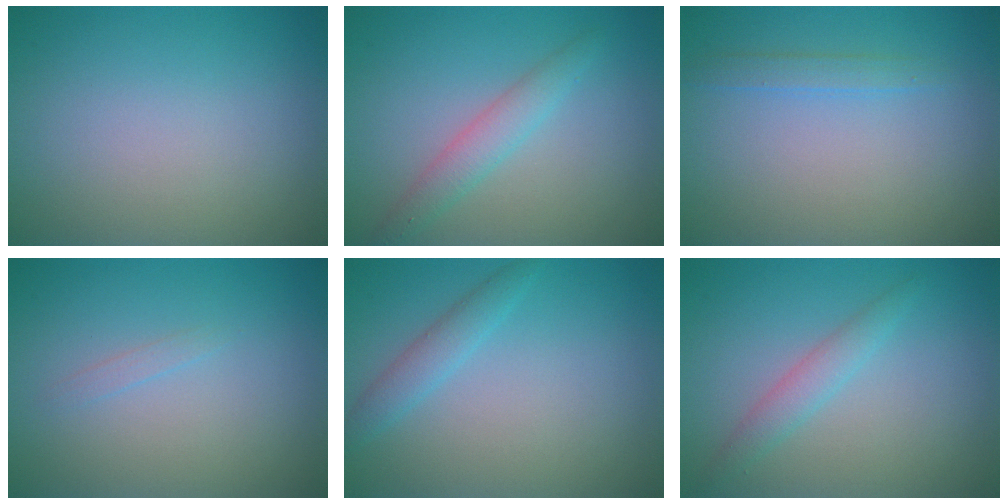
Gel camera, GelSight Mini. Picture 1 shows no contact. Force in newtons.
{"total": 2.3, "press": 2.3, "slide": 0.1}
{"total": 1.3, "press": 1.3, "slide": 0.2}
{"total": 0.6, "press": 0.6, "slide": 0.0}
{"total": 1.9, "press": 1.9, "slide": 0.1}
{"total": 2.0, "press": 2.0, "slide": 0.0}